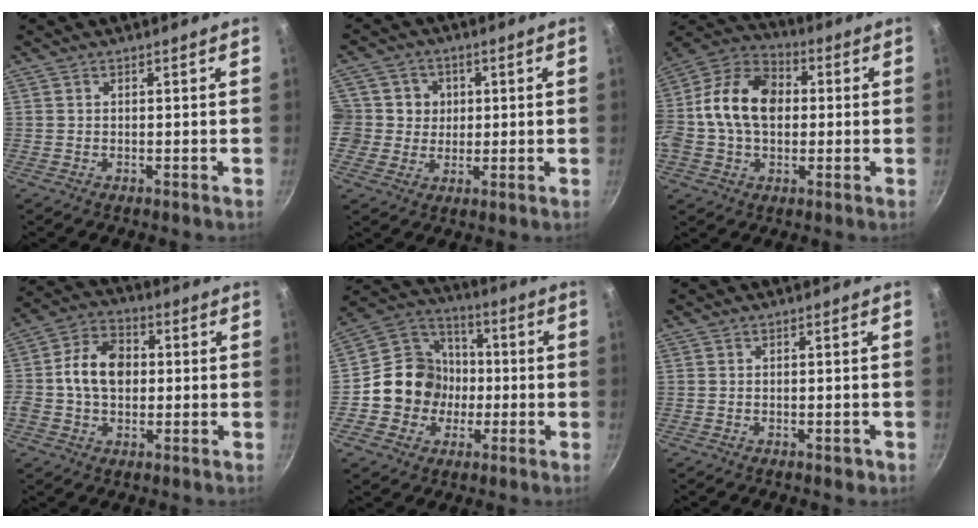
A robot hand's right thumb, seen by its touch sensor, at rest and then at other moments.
{"total": 7.5, "force": [1.0, 7.3, 1.2], "torque": [0.023, 0.005, 0.005]}
{"total": 17.3, "force": [0.8, 12.5, 12.0], "torque": [-0.188, 0.033, -0.005]}
{"total": 11.0, "force": [0.3, 8.1, 7.4], "torque": [-0.107, 0.021, -0.013]}
{"total": 13.7, "force": [-1.9, 12.6, 5.1], "torque": [-0.051, 0.034, -0.048]}
{"total": 1.3, "force": [-0.6, 0.7, 0.8], "torque": [-0.007, 0.007, -0.003]}